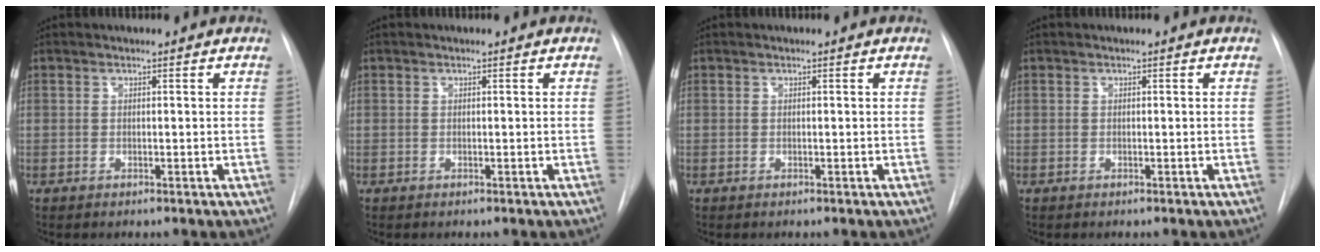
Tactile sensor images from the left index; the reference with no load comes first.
{"total": 0.0}
{"total": 0.0}
{"total": 0.0}